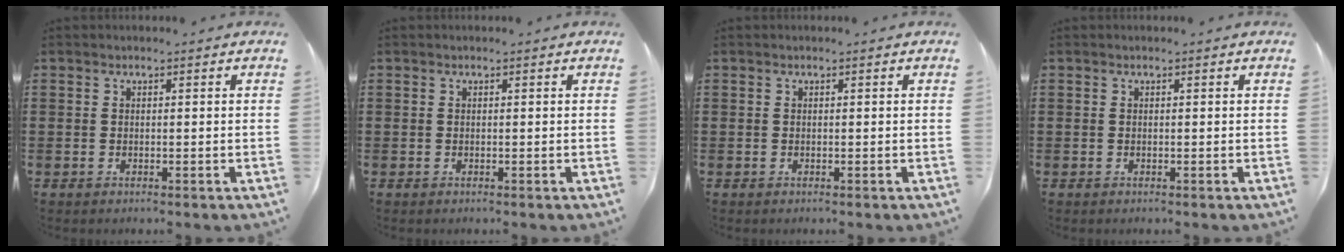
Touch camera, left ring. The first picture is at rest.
{"total": 0.0}
{"total": 0.0}
{"total": 0.0}